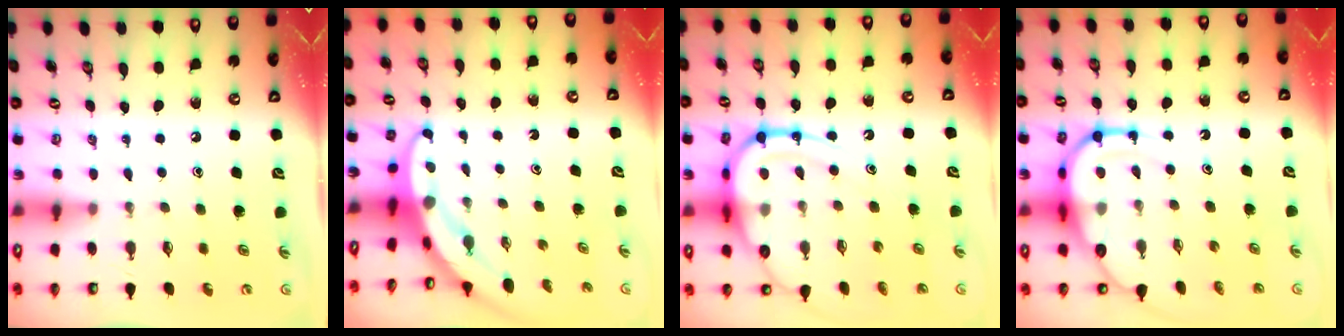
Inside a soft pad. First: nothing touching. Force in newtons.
{"total": 4.5, "press": 4.5, "slide": 0.6}
{"total": 18.4, "press": 18.3, "slide": 1.8}
{"total": 14.0, "press": 14.0, "slide": 1.1}